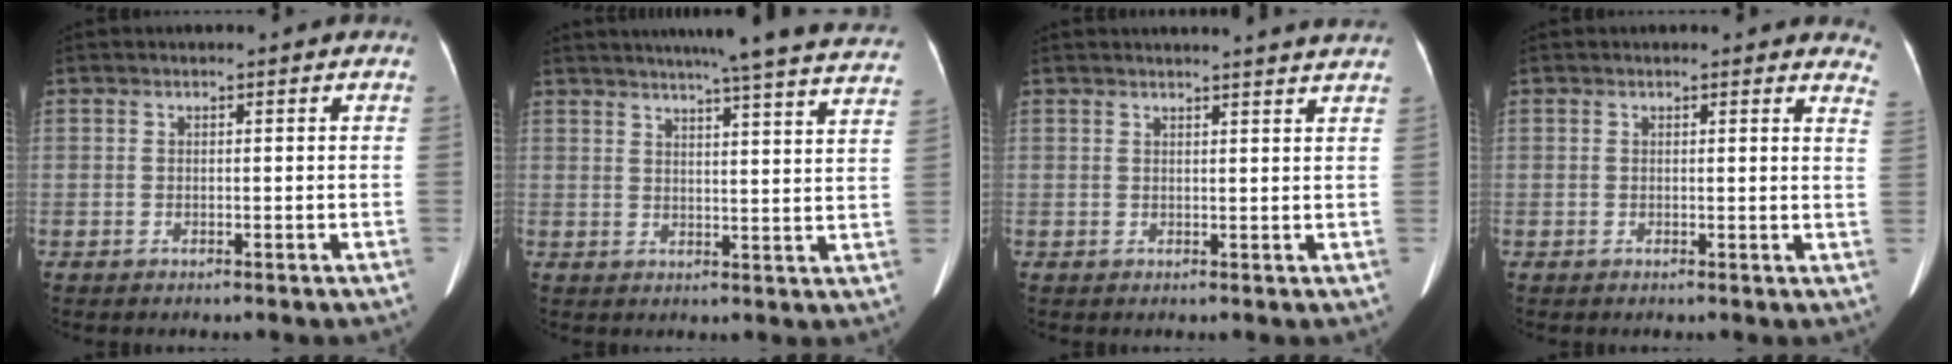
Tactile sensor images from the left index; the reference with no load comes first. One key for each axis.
{"total": 26.5, "fx": 24.2, "fy": 0.2, "fz": 10.7, "tx": -0.159, "ty": -0.054, "tz": 0.280}
{"total": 7.3, "fx": 6.9, "fy": -0.7, "fz": 2.1, "tx": -0.020, "ty": 0.001, "tz": 0.061}
{"total": 4.6, "fx": 4.4, "fy": 0.9, "fz": 0.8, "tx": 0.007, "ty": -0.019, "tz": 0.014}